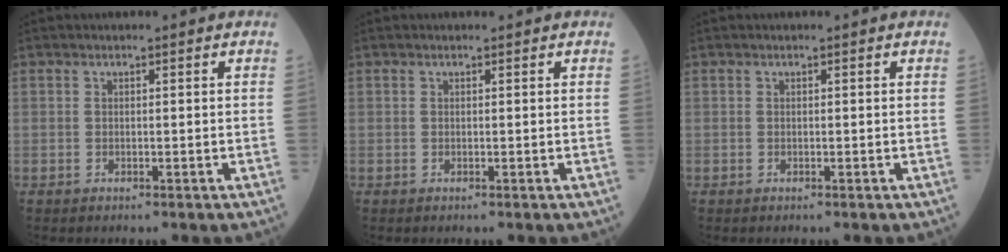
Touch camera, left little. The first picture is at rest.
{"total": 0.0}
{"total": 0.0}